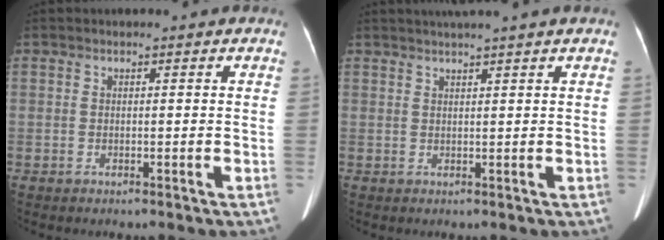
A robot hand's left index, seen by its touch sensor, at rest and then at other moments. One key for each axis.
{"total": 4.4, "fx": 3.6, "fy": -1.1, "fz": 2.3, "tx": -0.032, "ty": 0.021, "tz": 0.055}